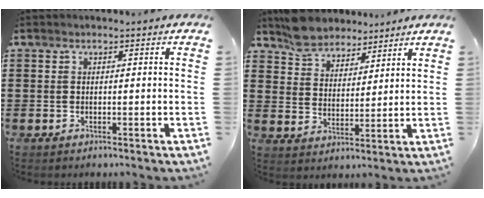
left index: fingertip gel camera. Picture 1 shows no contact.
{"total": 5.7, "force": [5.3, 2.1, 0.5], "torque": [-0.035, -0.009, 0.100]}